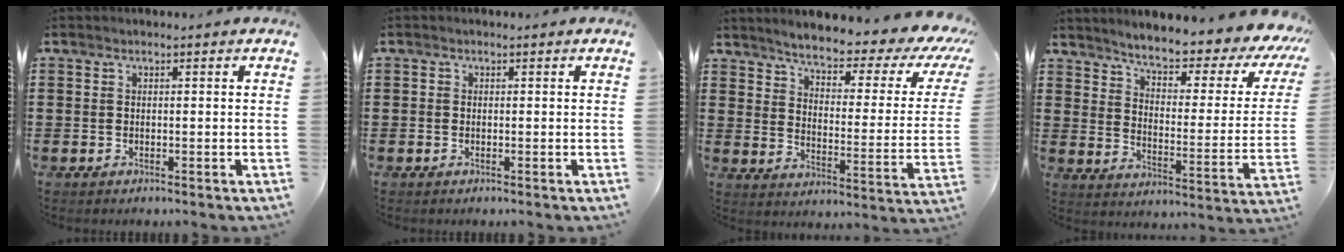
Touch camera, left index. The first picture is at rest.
{"total": 0.5, "force": [-0.3, 0.4, 0.2], "torque": [-0.004, 0.001, -0.007]}
{"total": 4.9, "force": [4.1, 0.4, 2.6], "torque": [-0.066, -0.035, 0.059]}
{"total": 5.2, "force": [4.4, 0.2, 2.7], "torque": [-0.067, -0.041, 0.064]}